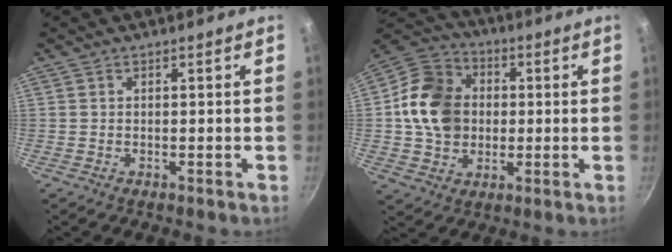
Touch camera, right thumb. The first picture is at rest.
{"total": 14.7, "force": [1.0, 12.0, 8.3], "torque": [-0.125, 0.018, 0.008]}